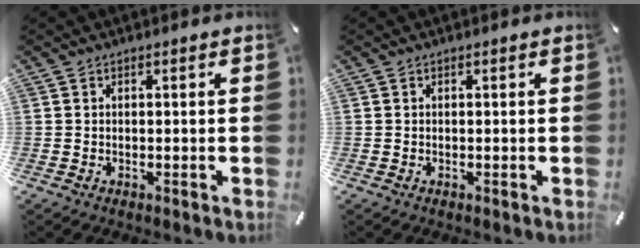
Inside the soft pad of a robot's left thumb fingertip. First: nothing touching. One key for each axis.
{"total": 0.0}